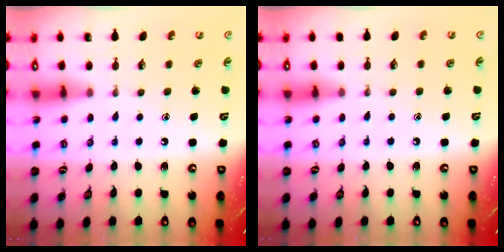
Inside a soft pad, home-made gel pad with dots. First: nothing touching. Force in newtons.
{"total": 2.9, "press": 2.8, "slide": 0.4}